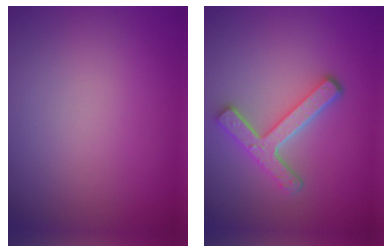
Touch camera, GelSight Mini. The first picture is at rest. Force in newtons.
{"total": 4.4, "press": 3.4, "slide": 2.9}